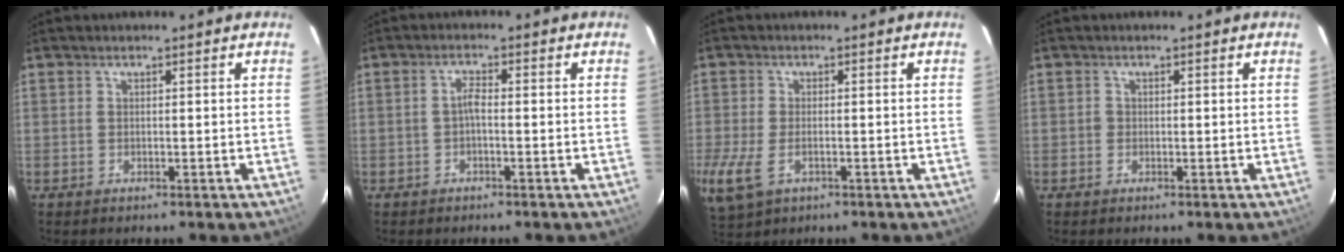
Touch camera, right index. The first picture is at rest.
{"total": 1.7, "force": [-0.7, 0.4, 1.5], "torque": [-0.031, 0.007, -0.015]}
{"total": 9.9, "force": [-3.9, 5.6, 7.2], "torque": [-0.171, -0.028, -0.068]}
{"total": 0.8, "force": [-0.3, 0.7, 0.0], "torque": [0.001, 0.001, -0.005]}